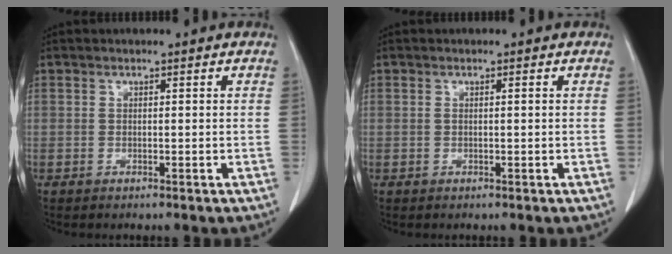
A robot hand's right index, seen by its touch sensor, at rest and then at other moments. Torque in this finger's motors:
{"motor_torque": [-0.07, 0.04, -0.03, -0.01]}